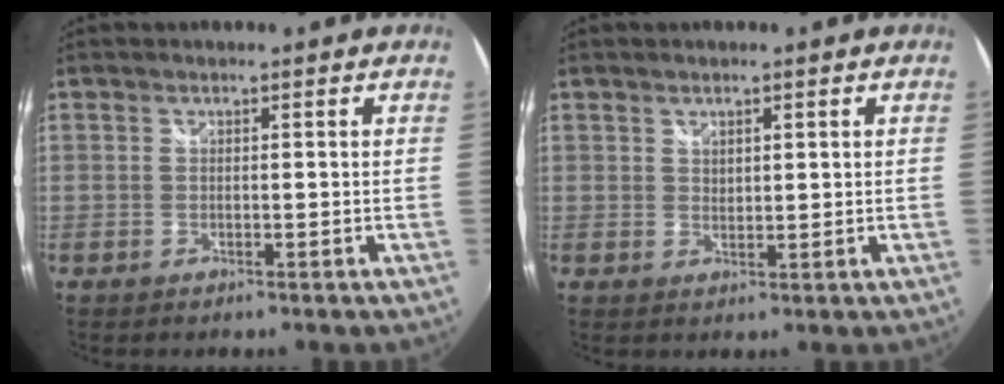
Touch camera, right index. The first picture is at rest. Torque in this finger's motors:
{"motor_torque": [-0.06, 0.02, -0.05, 0.00]}